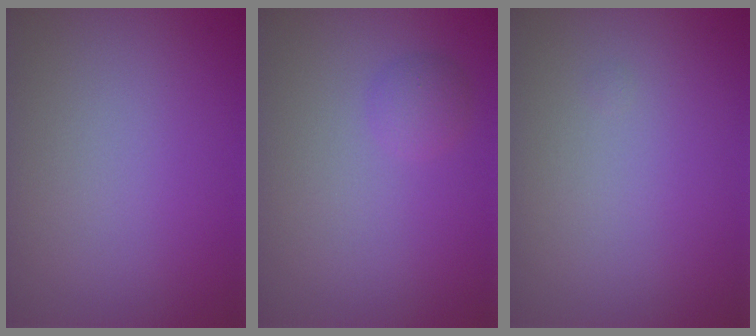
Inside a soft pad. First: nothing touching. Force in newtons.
{"total": 1.3, "press": 1.3, "slide": 0.1}
{"total": 0.0}